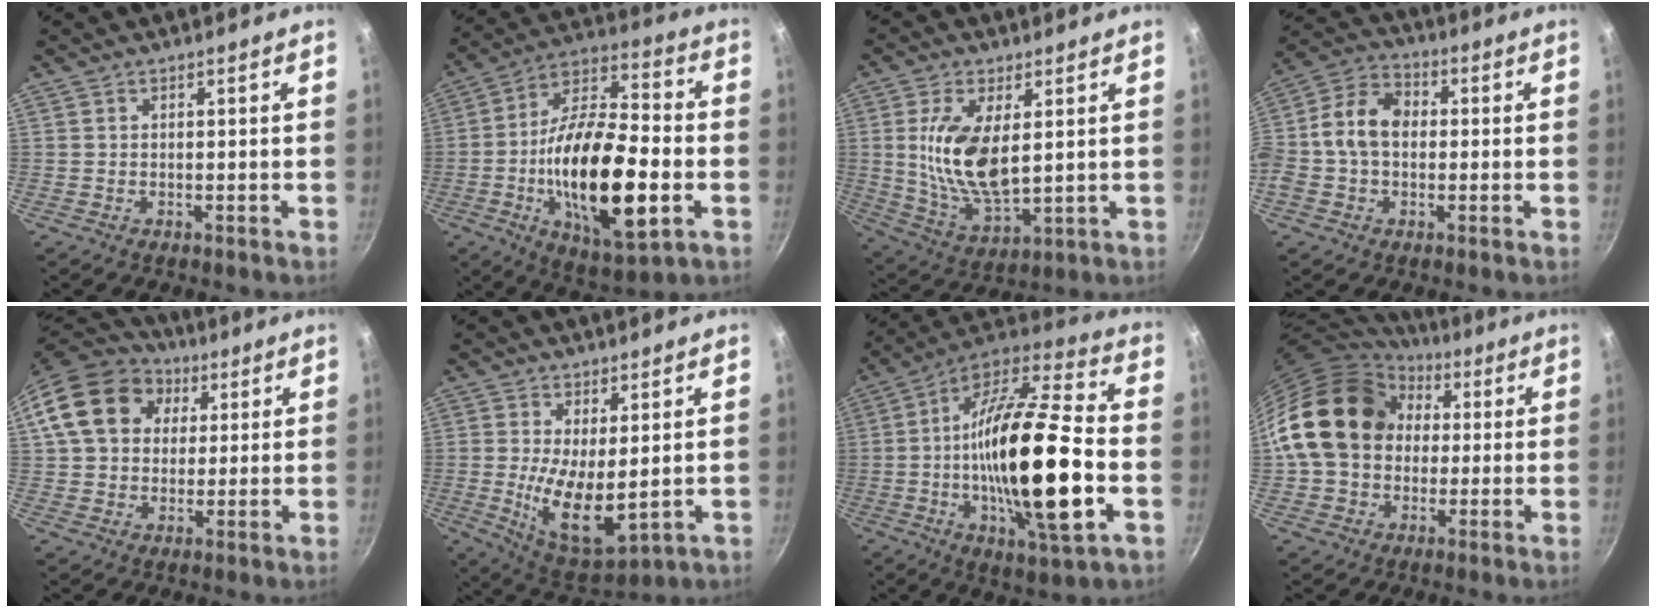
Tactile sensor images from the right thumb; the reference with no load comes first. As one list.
[{"total": 25.5, "force": [-5.4, 10.4, 22.6], "torque": [-0.390, 0.025, -0.095]}, {"total": 13.9, "force": [2.4, 6.7, 11.9], "torque": [-0.226, -0.021, 0.054]}, {"total": 11.4, "force": [0.0, 8.3, 7.7], "torque": [-0.123, 0.032, -0.024]}, {"total": 17.7, "force": [5.1, 13.8, 9.8], "torque": [-0.166, 0.021, 0.078]}, {"total": 11.7, "force": [0.3, 4.8, 10.6], "torque": [-0.180, -0.029, 0.021]}, {"total": 28.0, "force": [-4.4, 8.1, 26.4], "torque": [-0.463, 0.014, -0.085]}, {"total": 19.8, "force": [3.4, 15.7, 11.6], "torque": [-0.189, 0.037, 0.053]}]